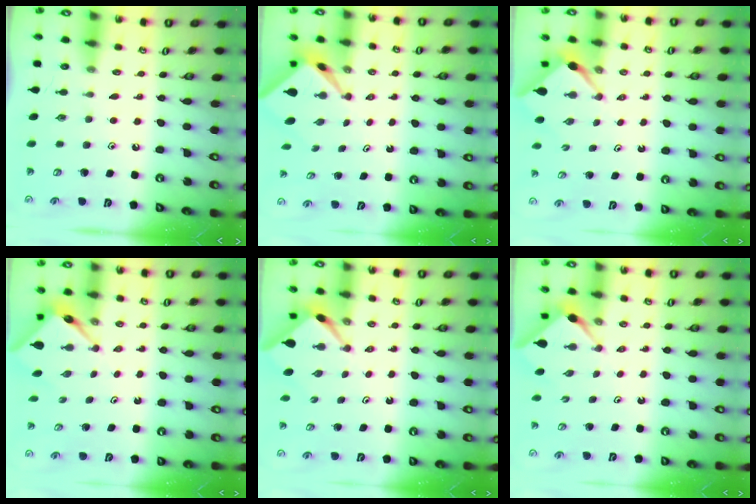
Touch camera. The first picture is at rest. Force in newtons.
{"total": 2.7, "press": 2.7, "slide": 0.2}
{"total": 2.4, "press": 2.4, "slide": 0.2}
{"total": 4.0, "press": 3.9, "slide": 0.2}
{"total": 2.5, "press": 2.4, "slide": 0.4}
{"total": 2.9, "press": 2.9, "slide": 0.4}